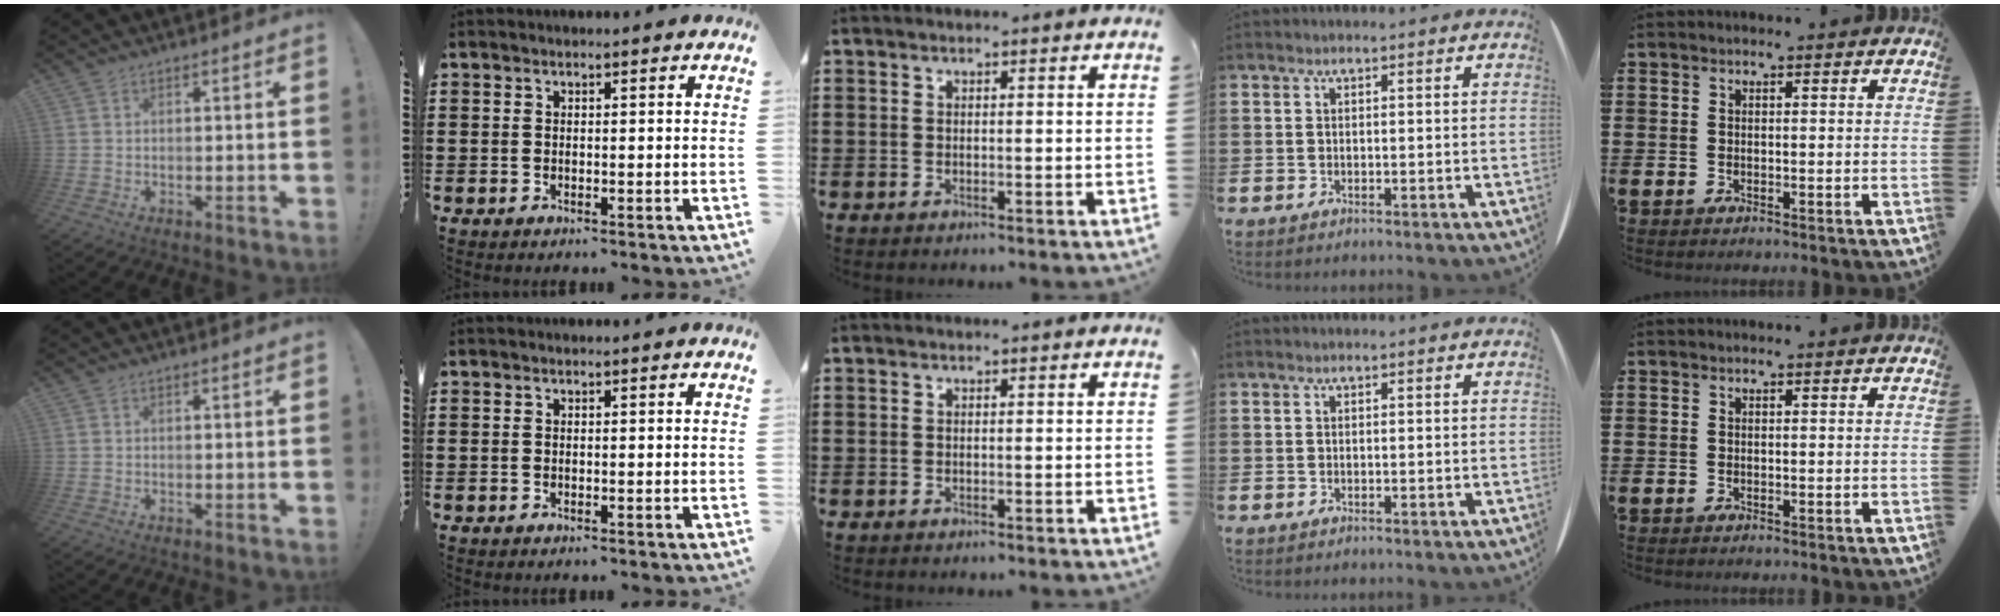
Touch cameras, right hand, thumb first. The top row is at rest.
{}